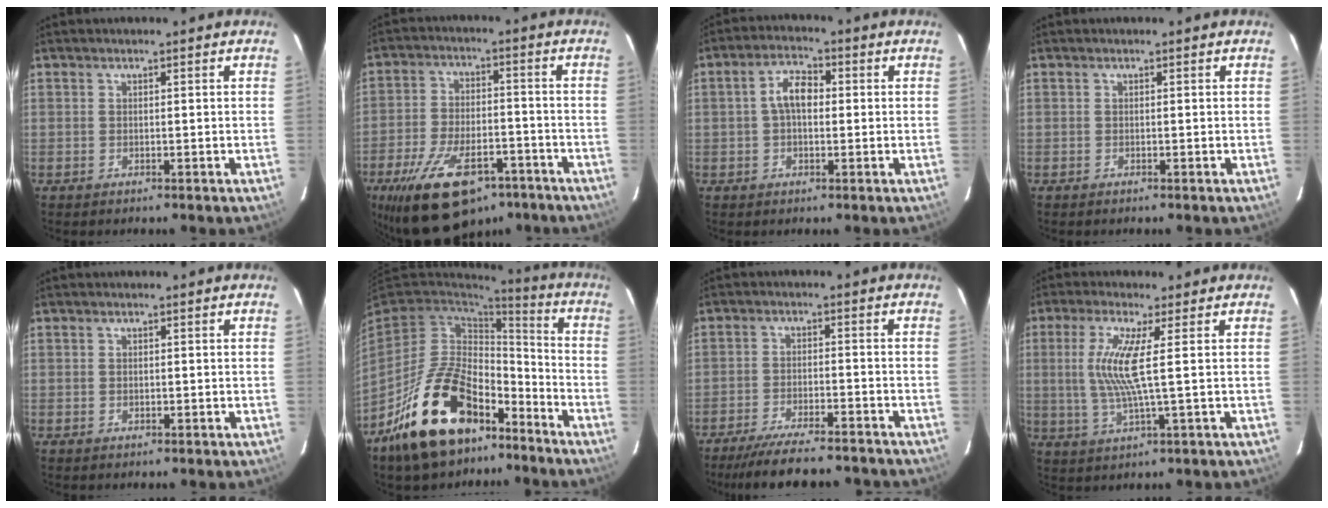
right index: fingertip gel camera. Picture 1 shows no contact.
{"total": 19.5, "force": [-12.5, 9.2, 11.9], "torque": [-0.240, -0.021, -0.195]}
{"total": 5.4, "force": [0.3, 3.0, 4.5], "torque": [-0.083, 0.017, 0.006]}
{"total": 0.0}
{"total": 0.5, "force": [0.0, 0.5, 0.2], "torque": [-0.001, 0.001, 0.001]}
{"total": 22.5, "force": [-13.8, 11.9, 13.1], "torque": [-0.259, 0.019, -0.212]}
{"total": 16.0, "force": [-14.1, 3.0, 7.0], "torque": [-0.139, -0.018, -0.201]}
{"total": 8.3, "force": [1.2, -0.3, 8.2], "torque": [-0.168, -0.007, 0.029]}